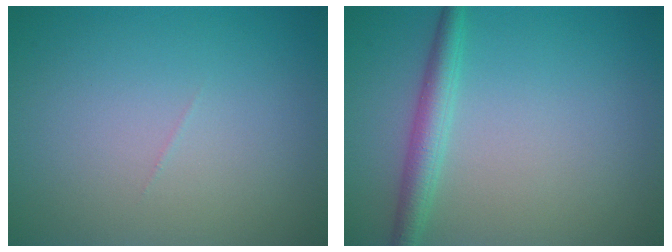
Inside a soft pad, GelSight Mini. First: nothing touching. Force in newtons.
{"total": 2.6, "press": 2.6, "slide": 0.1}